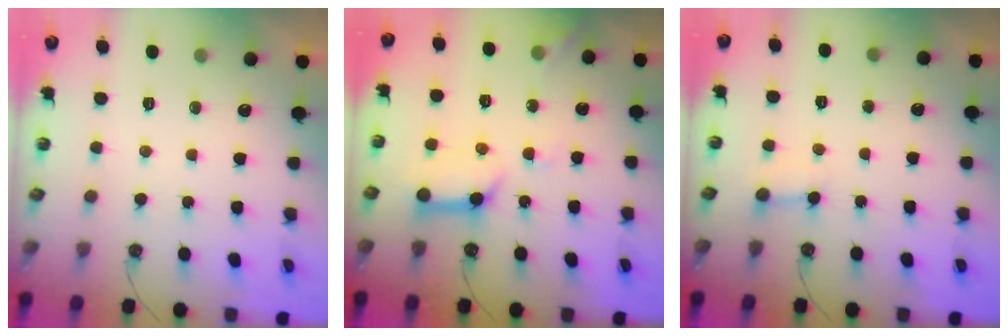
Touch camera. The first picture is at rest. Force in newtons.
{"total": 10.8, "press": 10.8, "slide": 0.8}
{"total": 2.5, "press": 2.5, "slide": 0.4}